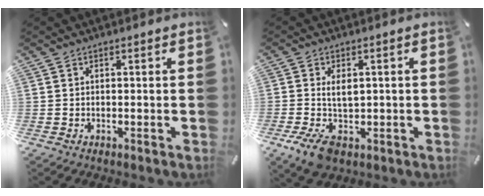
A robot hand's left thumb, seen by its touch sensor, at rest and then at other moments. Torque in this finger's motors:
{"motor_torque": [0.20, 0.31, 0.50, 0.41, 0.08]}